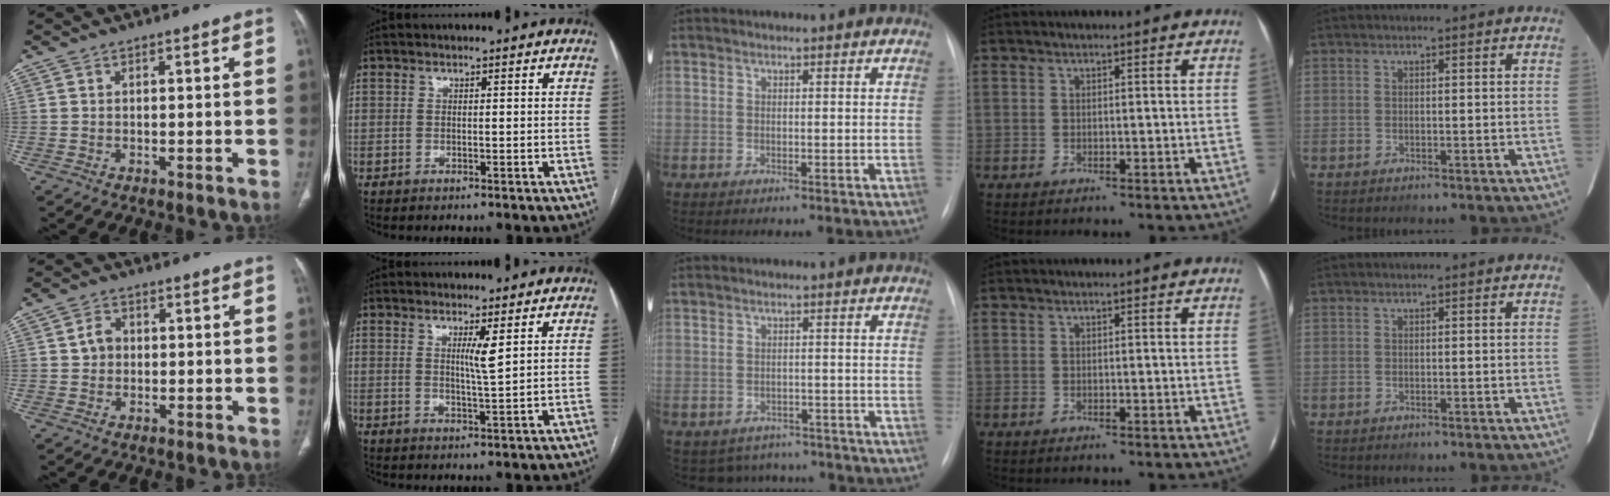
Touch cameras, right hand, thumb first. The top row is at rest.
{"thumb": {"total": 3.3, "force": [0.2, 2.8, 1.7], "torque": [-0.019, 0.008, 0.000]}, "index": {"total": 2.7, "force": [1.2, -0.7, 2.4], "torque": [-0.044, -0.013, 0.024]}, "middle": {"total": 5.9, "force": [-5.2, 2.8, -0.3], "torque": [0.011, 0.019, -0.062]}}